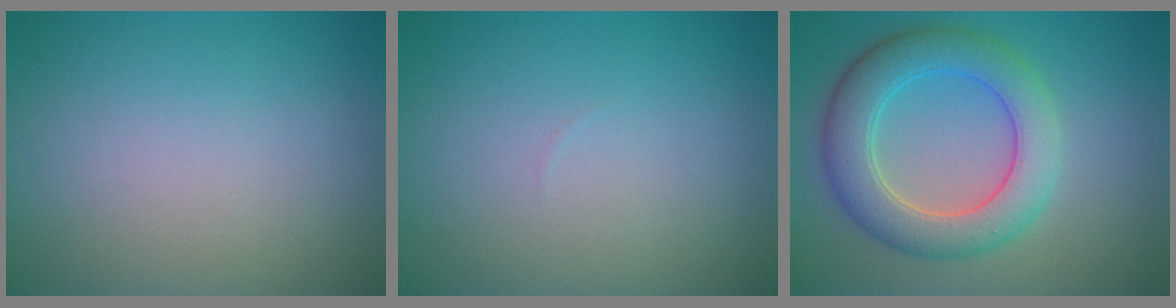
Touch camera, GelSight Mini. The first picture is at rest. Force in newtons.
{"total": 0.0}
{"total": 6.3, "press": 6.3, "slide": 0.2}